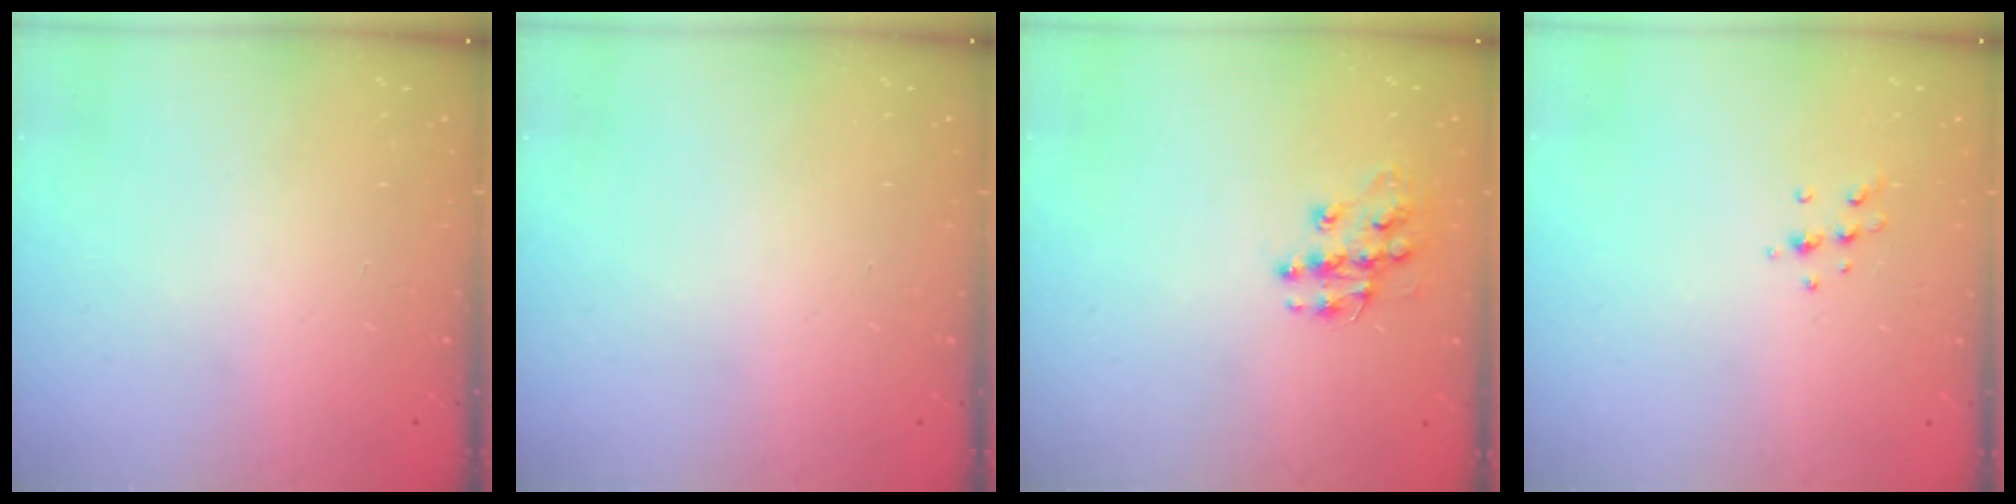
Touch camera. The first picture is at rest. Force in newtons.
{"total": 0.0}
{"total": 10.0, "press": 10.0, "slide": 0.6}
{"total": 5.1, "press": 4.9, "slide": 1.1}